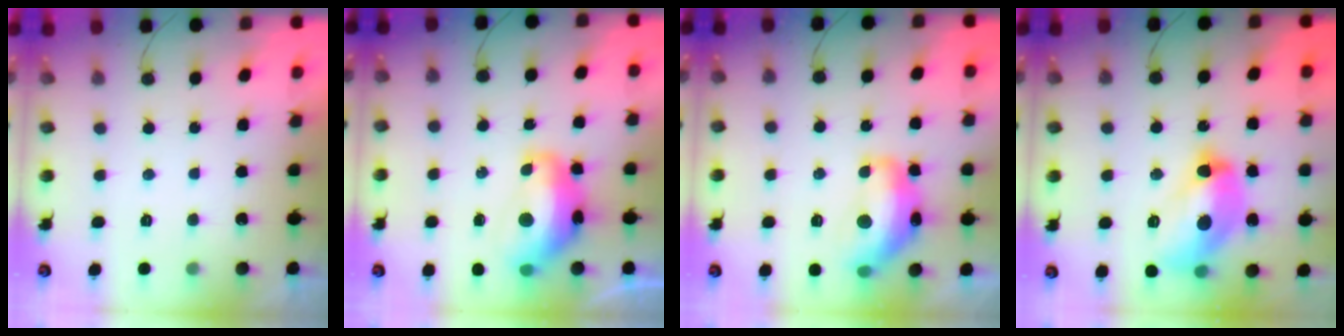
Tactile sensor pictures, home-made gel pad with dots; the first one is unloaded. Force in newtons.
{"total": 13.7, "press": 13.7, "slide": 1.0}
{"total": 14.2, "press": 14.1, "slide": 0.9}
{"total": 14.6, "press": 14.5, "slide": 1.4}